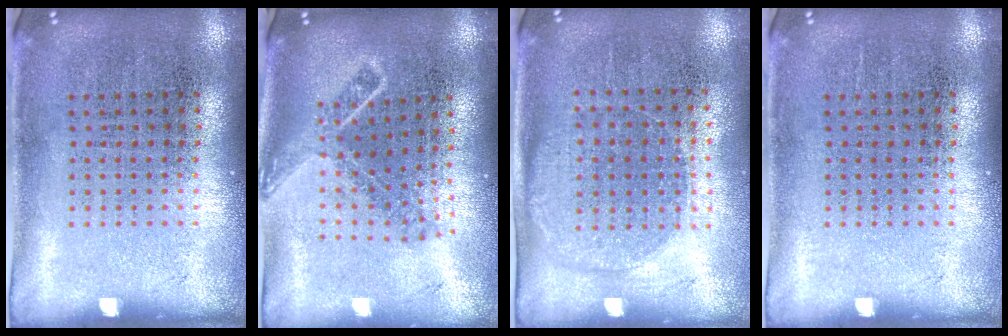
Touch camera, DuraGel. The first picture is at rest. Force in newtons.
{"total": 1.8, "press": 1.3, "slide": 1.3}
{"total": 1.3, "press": 1.2, "slide": 0.5}
{"total": 0.0}